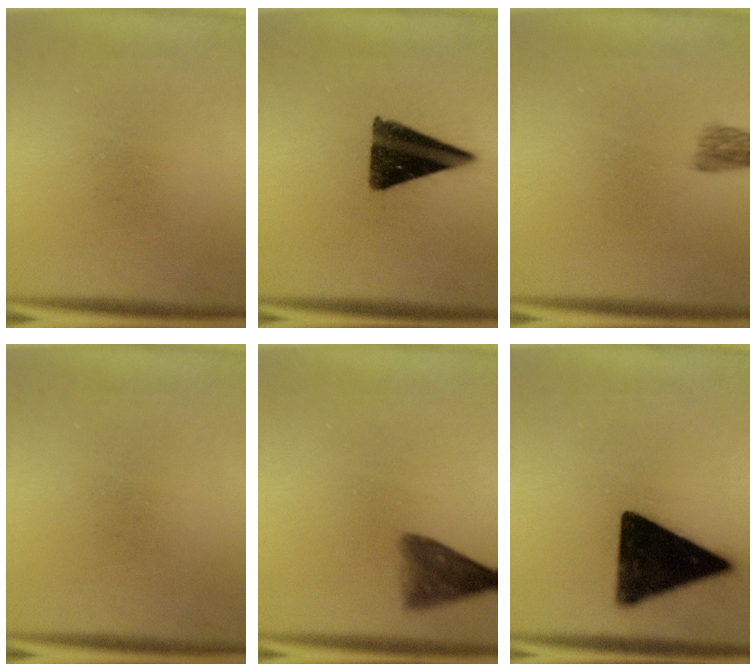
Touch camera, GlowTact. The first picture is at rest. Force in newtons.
{"total": 13.0}
{"total": 2.5}
{"total": 0.0}
{"total": 5.2}
{"total": 17.4}